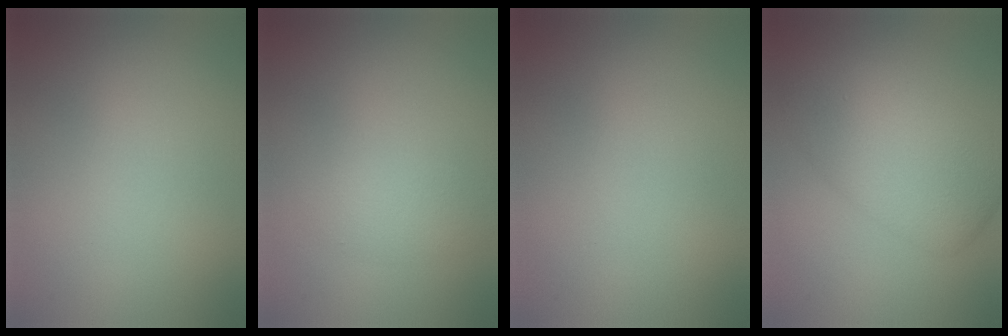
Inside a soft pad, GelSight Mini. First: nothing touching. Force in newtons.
{"total": 1.8, "press": 1.8, "slide": 0.2}
{"total": 0.0}
{"total": 6.8, "press": 6.8, "slide": 0.0}